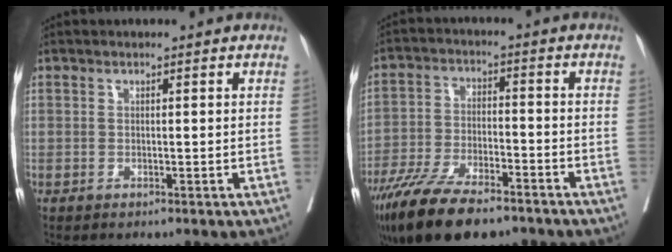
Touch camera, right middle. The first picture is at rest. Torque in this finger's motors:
{"motor_torque": [1.14, -1.00, 0.33, 0.21]}